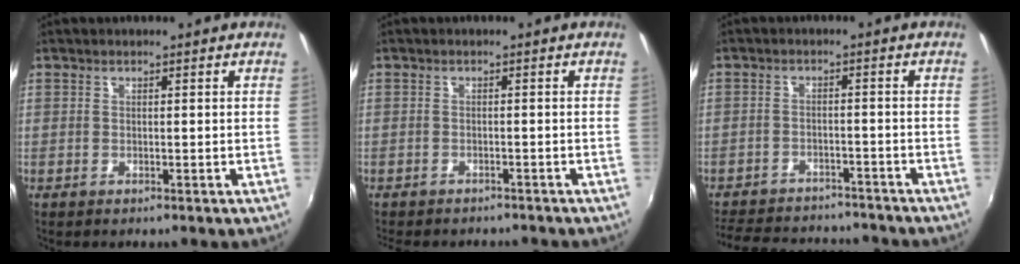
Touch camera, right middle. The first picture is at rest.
{"total": 5.3, "force": [-4.8, 1.4, 1.8], "torque": [-0.048, -0.015, -0.068]}
{"total": 16.6, "force": [-14.3, 6.1, 5.9], "torque": [-0.144, 0.020, -0.196]}